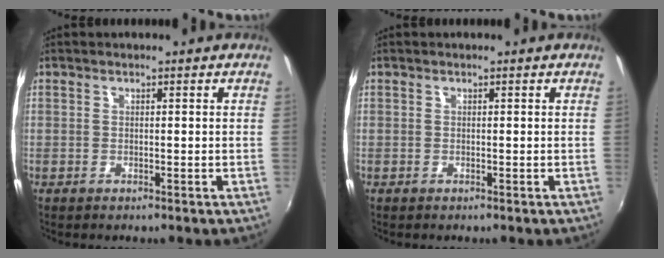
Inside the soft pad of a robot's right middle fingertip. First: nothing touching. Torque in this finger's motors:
{"motor_torque": [0.00, 0.00, 0.00, 0.00]}